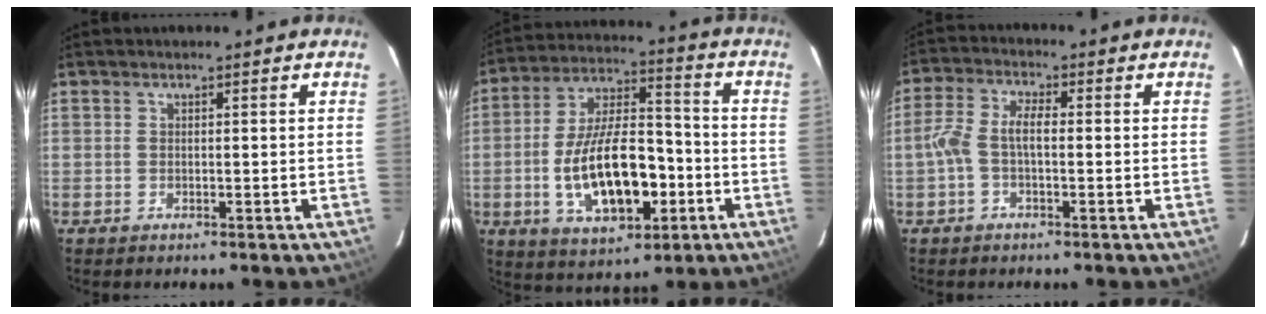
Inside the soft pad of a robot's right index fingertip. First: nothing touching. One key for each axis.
{"total": 17.6, "fx": -4.7, "fy": 8.2, "fz": 14.8, "tx": -0.292, "ty": 0.007, "tz": -0.068}
{"total": 5.2, "fx": -0.9, "fy": 2.1, "fz": 4.6, "tx": -0.104, "ty": 0.016, "tz": -0.021}